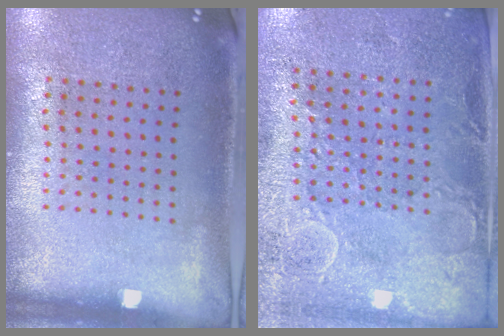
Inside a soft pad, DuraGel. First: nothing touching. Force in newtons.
{"total": 2.7, "press": 2.5, "slide": 0.9}